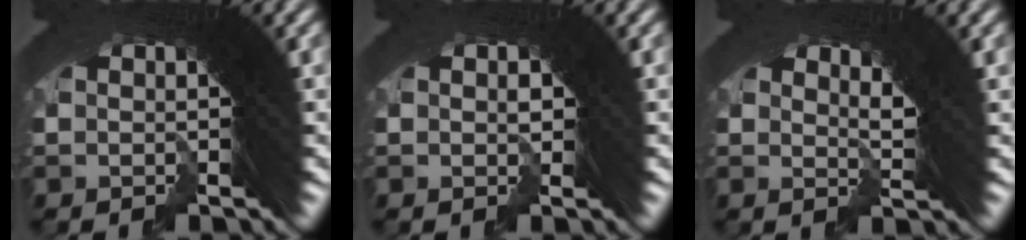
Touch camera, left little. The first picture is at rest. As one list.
[{"total": 0.9, "force": [-0.5, 0.7, 0.3], "torque": [-0.008, -0.007, -0.006]}, {"total": 2.4, "force": [1.3, 0.7, 1.9], "torque": [-0.040, -0.011, 0.025]}]